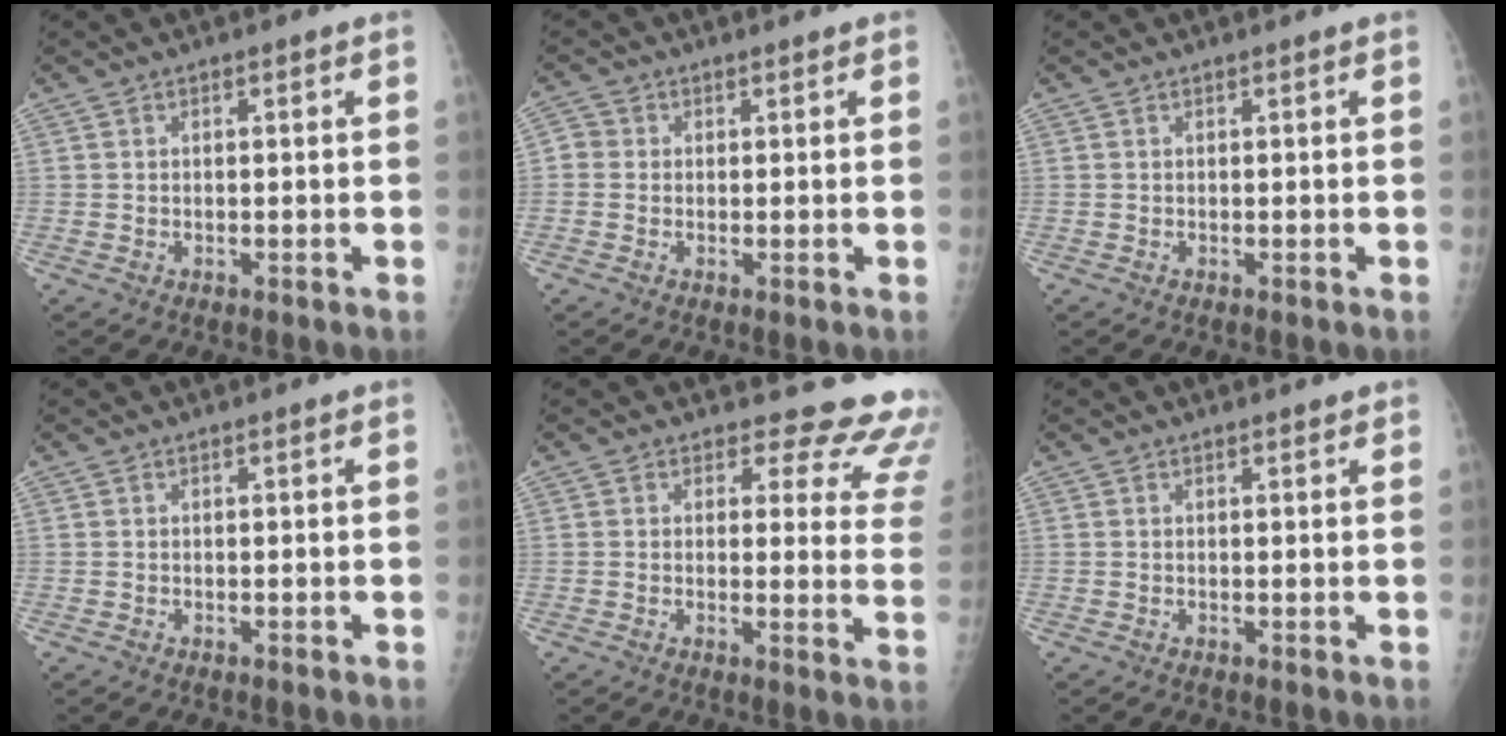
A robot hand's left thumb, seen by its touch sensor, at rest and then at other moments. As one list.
[{"total": 2.4, "force": [0.2, 2.2, 0.7], "torque": [0.002, 0.003, -0.004]}, {"total": 0.0}, {"total": 0.0}, {"total": 14.3, "force": [13.2, 5.1, 1.9], "torque": [0.033, -0.117, 0.106]}, {"total": 1.0, "force": [0.8, 0.3, 0.5], "torque": [-0.005, -0.001, 0.010]}]